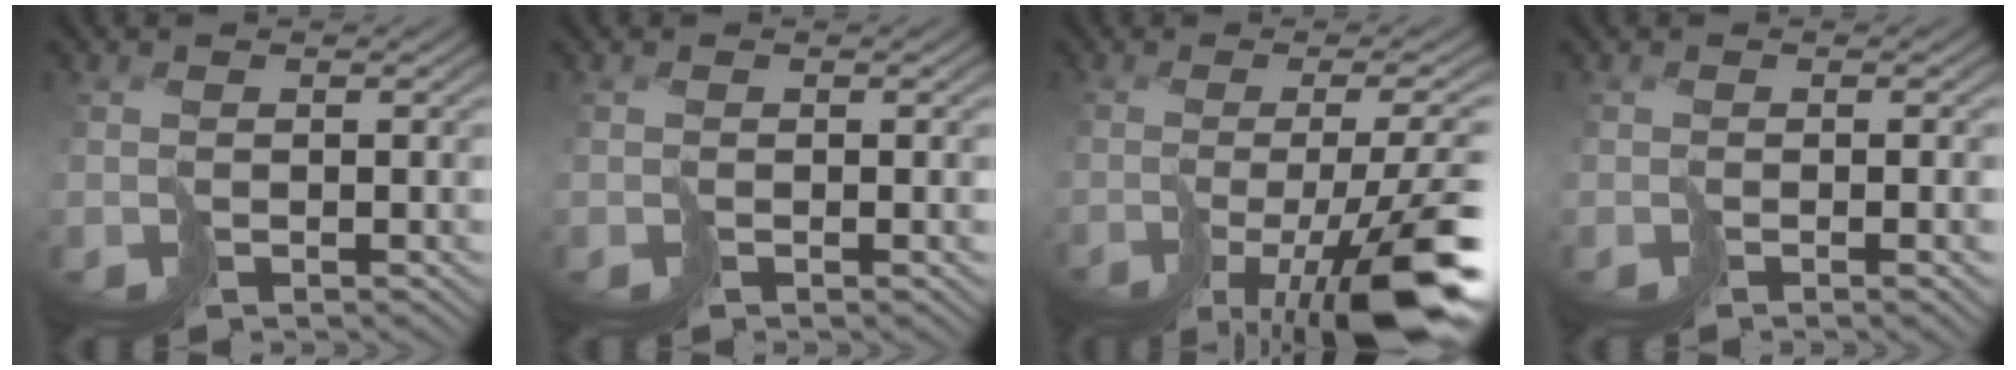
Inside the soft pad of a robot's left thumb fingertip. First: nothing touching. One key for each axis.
{"total": 0.0}
{"total": 14.3, "fx": -6.3, "fy": 3.8, "fz": 12.3, "tx": -0.179, "ty": -0.014, "tz": -0.100}
{"total": 2.2, "fx": -0.6, "fy": 0.3, "fz": 2.1, "tx": -0.032, "ty": -0.001, "tz": -0.013}